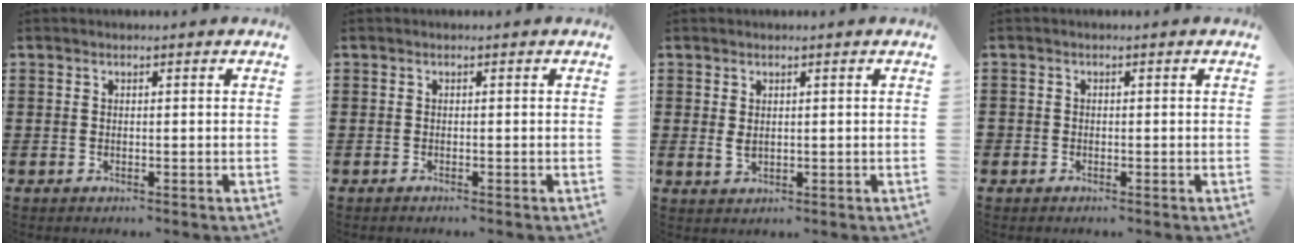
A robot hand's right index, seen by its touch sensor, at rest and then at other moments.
{"total": 0.5, "force": [-0.5, -0.2, -0.1], "torque": [0.001, -0.003, -0.009]}
{"total": 1.6, "force": [0.4, 1.0, 1.2], "torque": [-0.025, 0.003, 0.008]}
{"total": 0.9, "force": [-0.7, 0.5, -0.1], "torque": [0.001, 0.002, -0.017]}